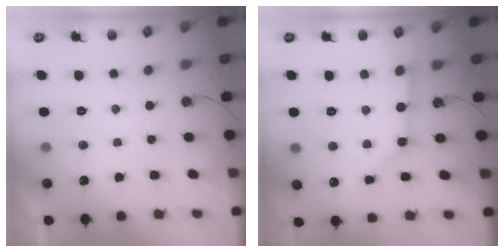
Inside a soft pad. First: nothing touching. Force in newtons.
{"total": 7.3, "press": 7.3, "slide": 0.7}